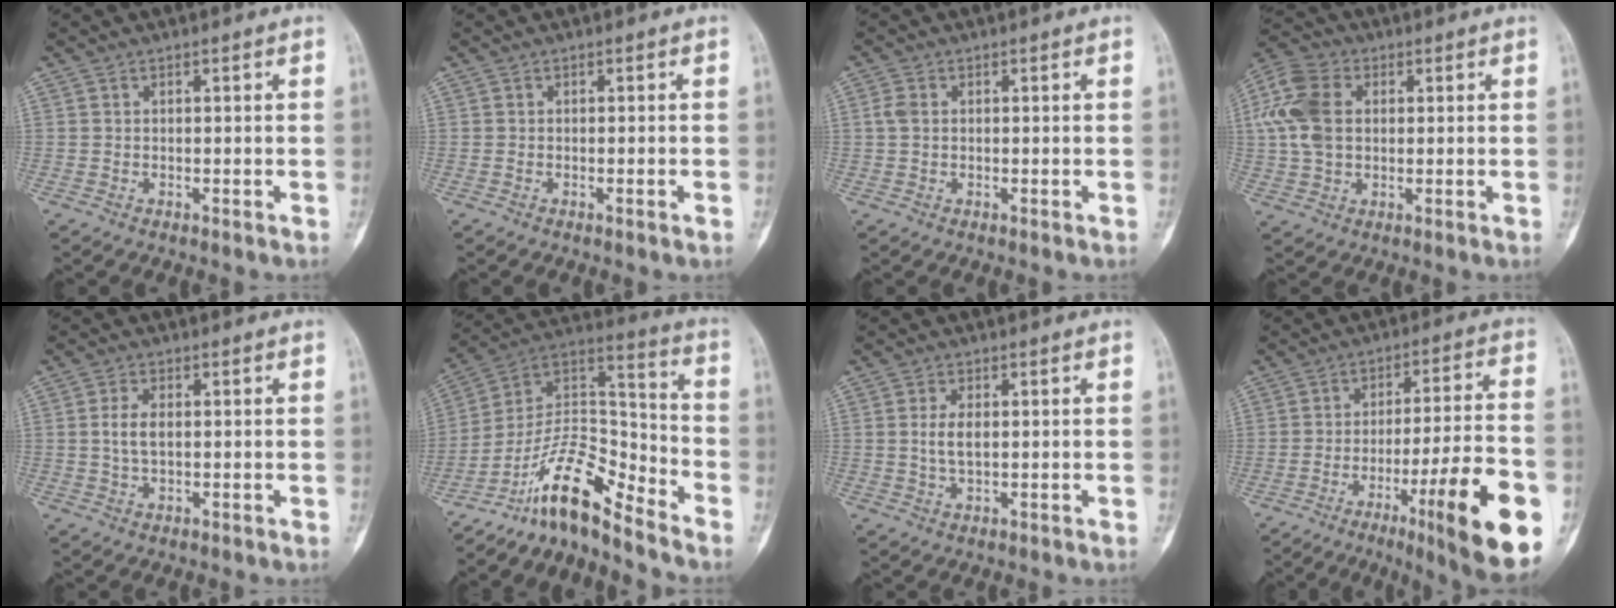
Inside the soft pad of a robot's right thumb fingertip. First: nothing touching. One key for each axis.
{"total": 0.7, "fx": -0.3, "fy": 0.0, "fz": 0.7, "tx": -0.012, "ty": 0.001, "tz": -0.001}
{"total": 2.0, "fx": 0.2, "fy": 1.4, "fz": 1.4, "tx": -0.036, "ty": 0.003, "tz": 0.002}
{"total": 11.6, "fx": 1.8, "fy": 8.2, "fz": 8.1, "tx": -0.172, "ty": 0.017, "tz": 0.030}
{"total": 3.9, "fx": 0.3, "fy": 2.1, "fz": 3.3, "tx": -0.070, "ty": 0.002, "tz": 0.005}
{"total": 14.2, "fx": -11.5, "fy": 3.6, "fz": 7.6, "tx": -0.122, "ty": 0.117, "tz": -0.211}
{"total": 3.9, "fx": 0.4, "fy": 1.9, "fz": 3.4, "tx": -0.069, "ty": -0.002, "tz": 0.009}
{"total": 21.9, "fx": -8.8, "fy": 3.2, "fz": 19.8, "tx": -0.251, "ty": 0.025, "tz": -0.124}